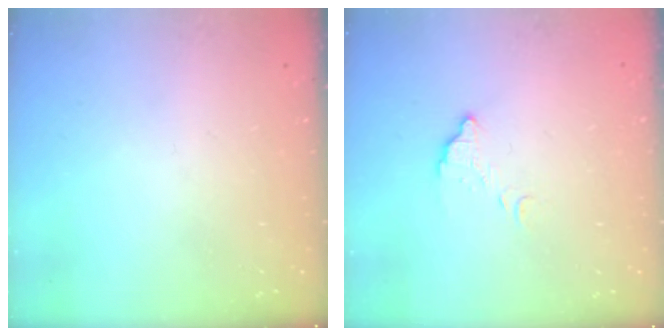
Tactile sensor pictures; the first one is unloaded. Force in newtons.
{"total": 6.0, "press": 6.0, "slide": 0.4}